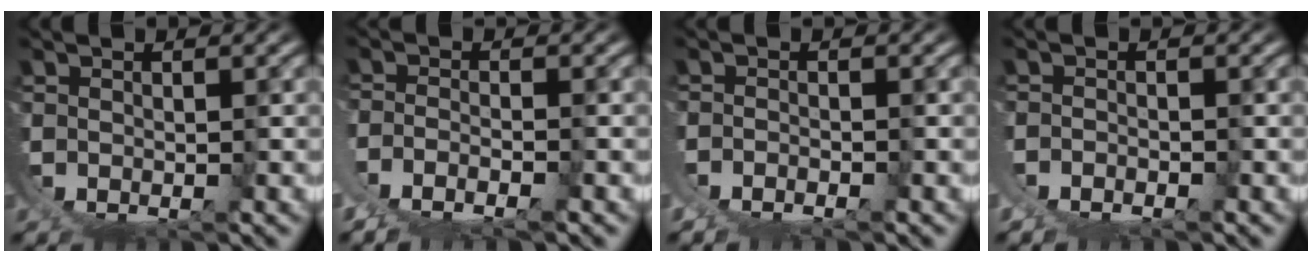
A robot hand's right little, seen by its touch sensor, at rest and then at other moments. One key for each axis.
{"total": 4.3, "fx": -0.6, "fy": 3.2, "fz": 2.8, "tx": -0.066, "ty": -0.018, "tz": -0.006}
{"total": 1.8, "fx": -0.6, "fy": 1.3, "fz": 1.2, "tx": -0.023, "ty": -0.002, "tz": -0.009}
{"total": 1.8, "fx": -0.3, "fy": 1.5, "fz": 0.9, "tx": -0.020, "ty": 0.000, "tz": -0.006}